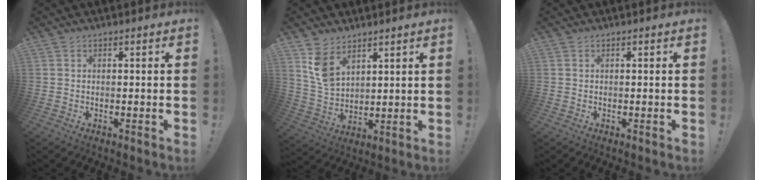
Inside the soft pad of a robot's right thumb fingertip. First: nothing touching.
{"total": 8.9, "force": [5.7, 5.5, 3.9], "torque": [-0.067, -0.031, 0.115]}
{"total": 0.0}